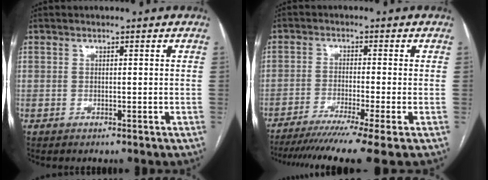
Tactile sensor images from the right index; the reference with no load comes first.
{"total": 12.6, "force": [-9.7, -1.7, 7.8], "torque": [-0.119, -0.037, -0.151]}